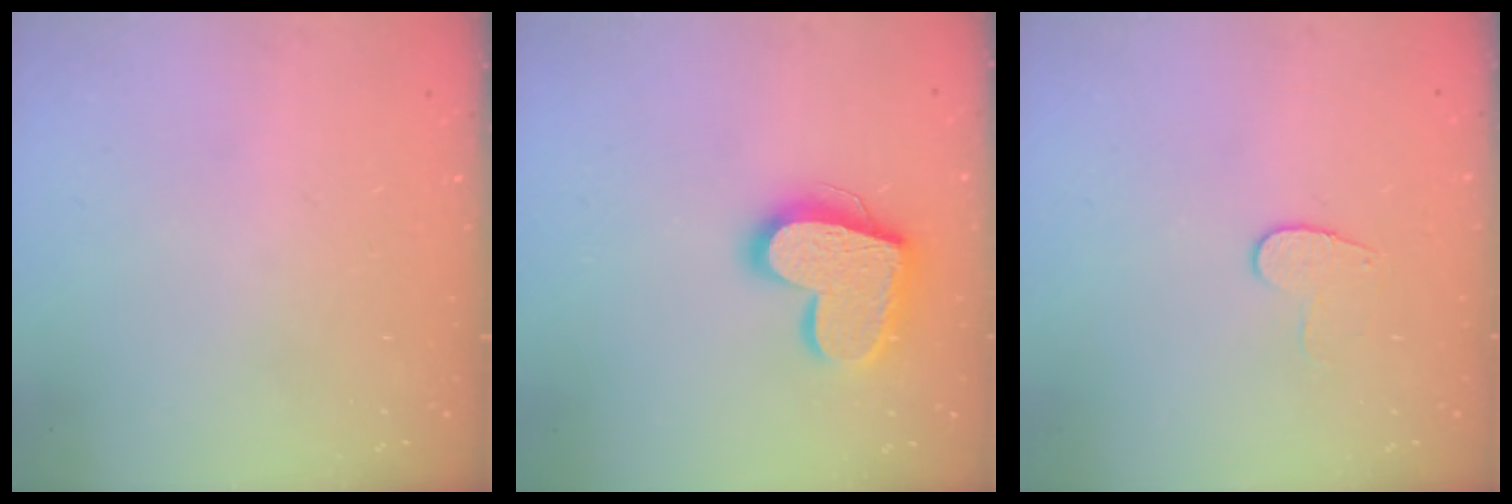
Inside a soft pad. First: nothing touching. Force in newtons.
{"total": 17.7, "press": 17.7, "slide": 1.5}
{"total": 7.7, "press": 7.6, "slide": 0.5}